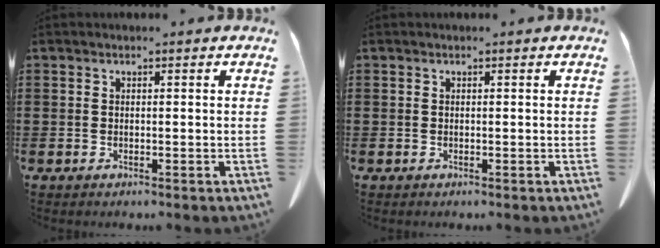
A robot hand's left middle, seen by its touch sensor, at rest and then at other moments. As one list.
[{"total": 0.0}]